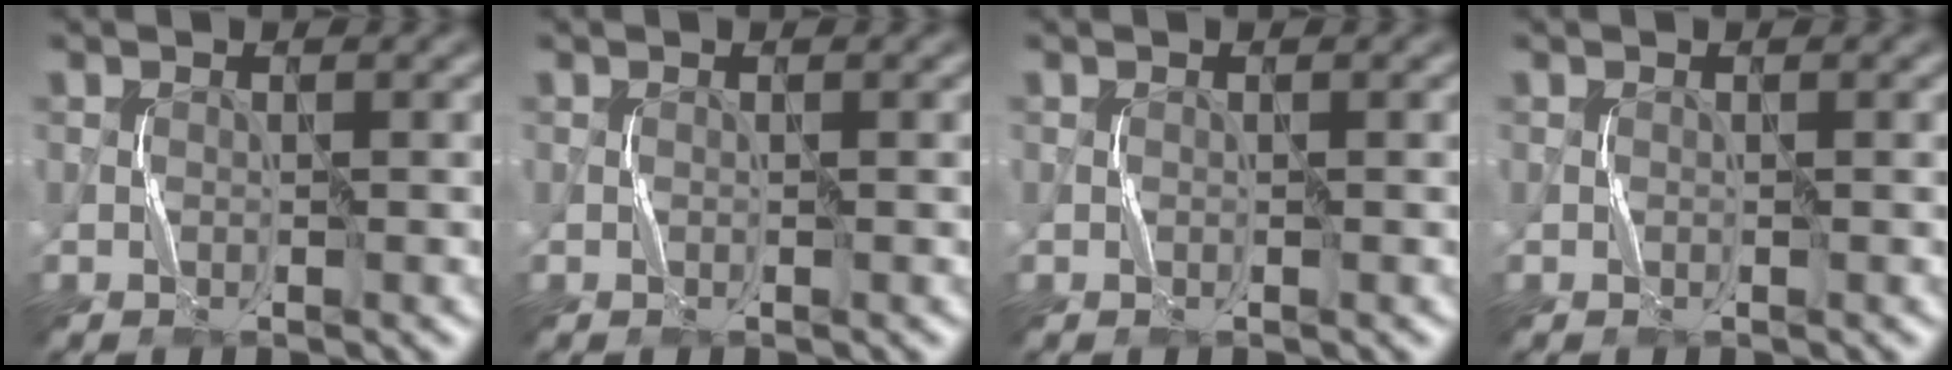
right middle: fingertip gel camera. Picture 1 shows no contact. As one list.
[{"total": 0.0}, {"total": 0.0}, {"total": 0.0}]